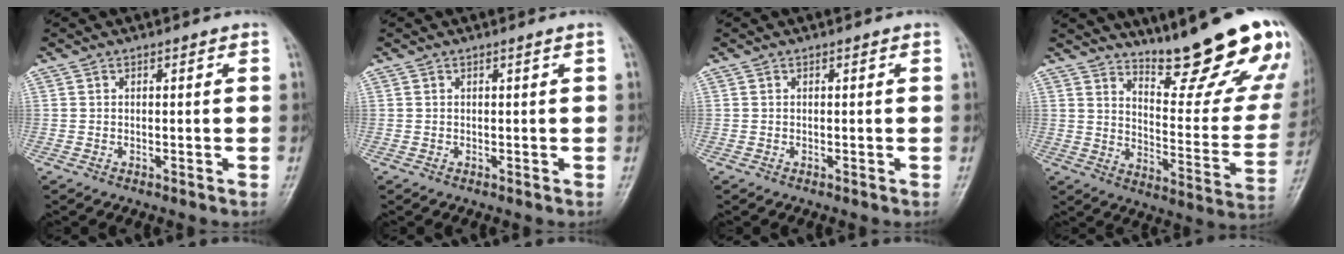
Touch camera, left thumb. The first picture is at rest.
{"total": 0.0}
{"total": 0.0}
{"total": 23.6, "force": [18.1, 4.2, 14.5], "torque": [-0.171, -0.141, 0.249]}